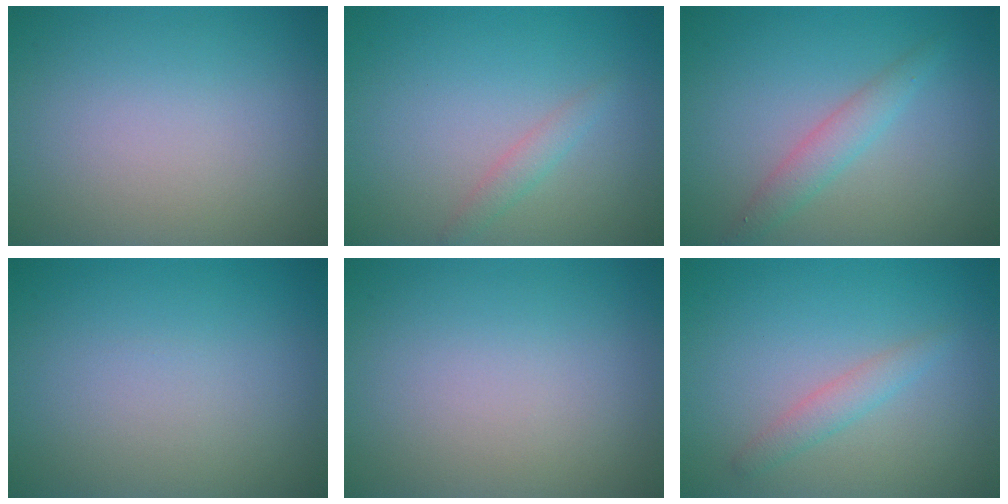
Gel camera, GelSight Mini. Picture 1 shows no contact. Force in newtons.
{"total": 1.3, "press": 1.3, "slide": 0.0}
{"total": 2.2, "press": 2.2, "slide": 0.0}
{"total": 0.0}
{"total": 0.0}
{"total": 1.6, "press": 1.6, "slide": 0.0}